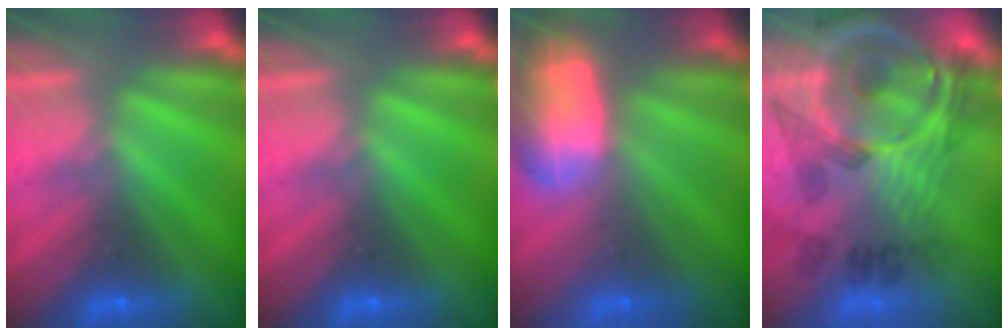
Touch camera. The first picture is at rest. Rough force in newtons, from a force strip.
{"total": 0.0}
{"total": 7.5}
{"total": 7.7}